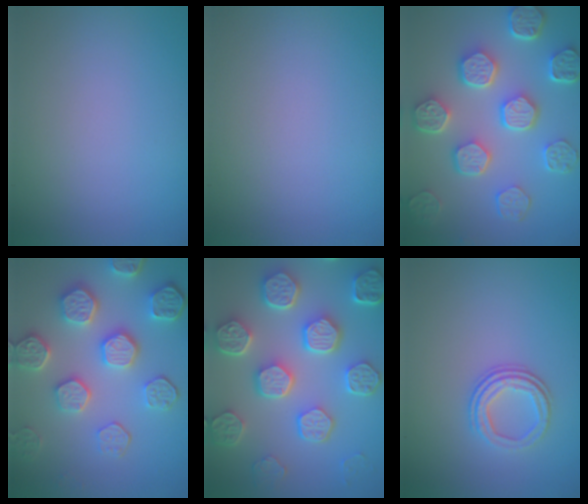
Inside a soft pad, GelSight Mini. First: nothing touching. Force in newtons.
{"total": 0.0}
{"total": 7.8, "press": 6.0, "slide": 5.0}
{"total": 6.7, "press": 5.5, "slide": 3.8}
{"total": 8.6, "press": 6.6, "slide": 5.5}
{"total": 2.9, "press": 2.3, "slide": 1.7}